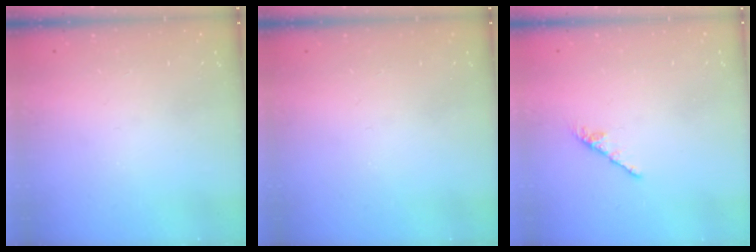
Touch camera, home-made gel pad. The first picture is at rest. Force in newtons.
{"total": 0.0}
{"total": 0.0}